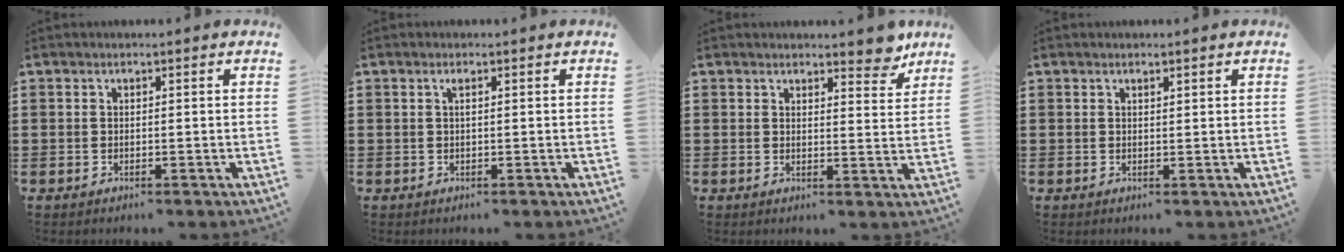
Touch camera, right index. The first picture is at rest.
{"total": 0.7, "force": [0.2, 0.1, 0.6], "torque": [-0.013, 0.000, 0.003]}
{"total": 4.5, "force": [4.0, 1.3, 1.5], "torque": [-0.014, -0.016, 0.069]}
{"total": 0.7, "force": [0.6, 0.3, 0.3], "torque": [-0.006, 0.002, 0.011]}